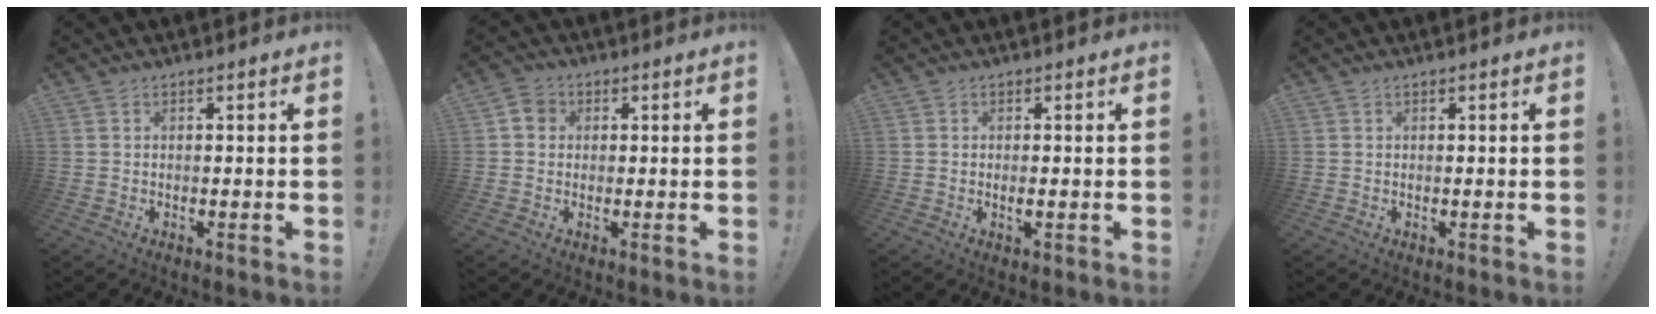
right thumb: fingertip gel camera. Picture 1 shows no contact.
{"total": 4.4, "force": [0.7, 3.9, 1.9], "torque": [-0.028, 0.008, 0.016]}
{"total": 1.4, "force": [-0.1, 0.1, 1.4], "torque": [-0.018, -0.005, -0.002]}
{"total": 0.0}